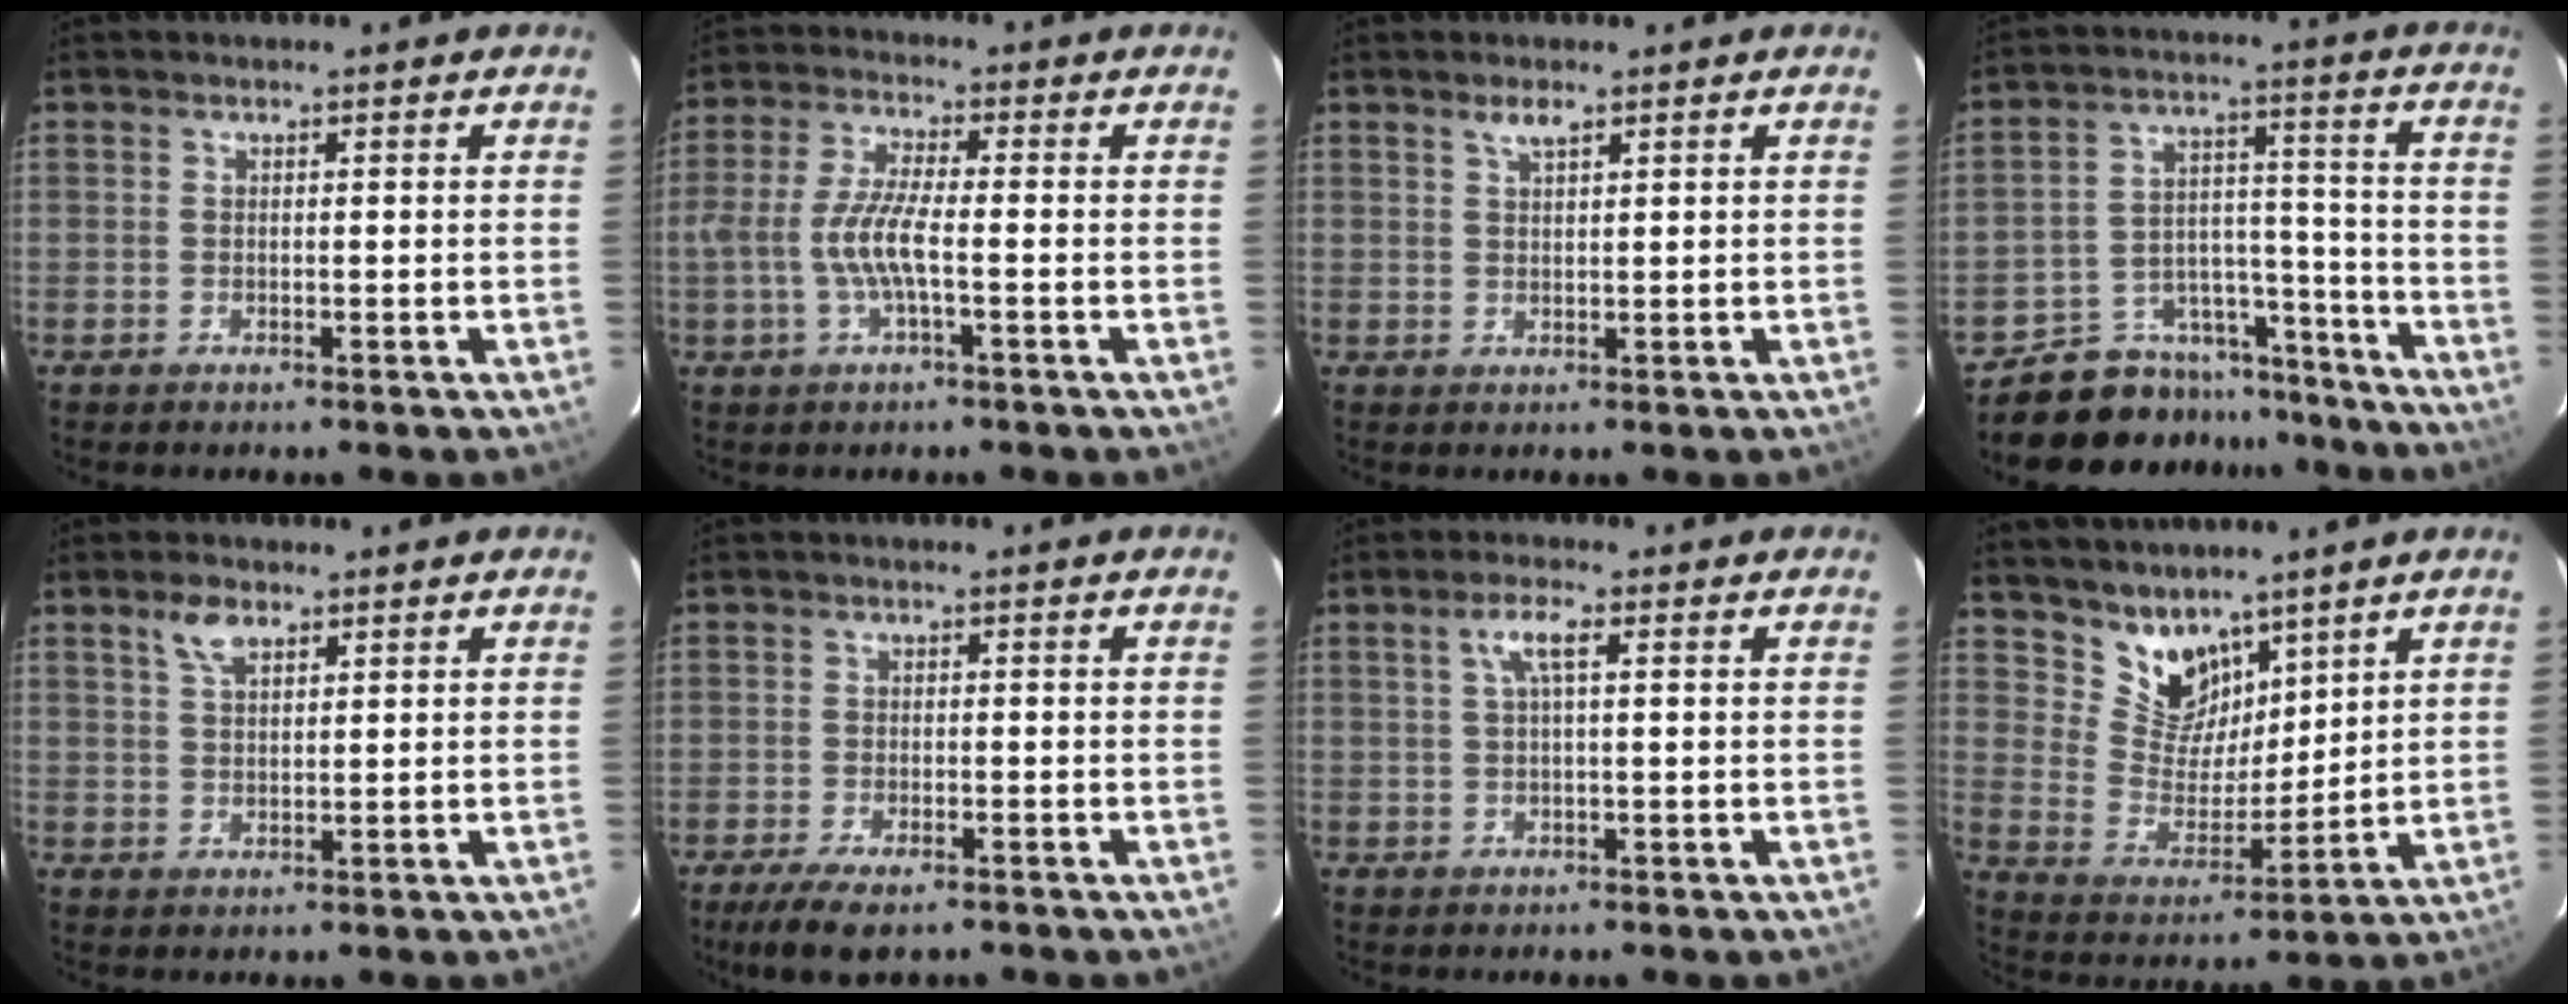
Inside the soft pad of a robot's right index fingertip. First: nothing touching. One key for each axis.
{"total": 7.2, "fx": -1.7, "fy": 1.2, "fz": 6.9, "tx": -0.146, "ty": 0.004, "tz": -0.033}
{"total": 1.9, "fx": 1.4, "fy": 0.5, "fz": 1.3, "tx": -0.022, "ty": 0.004, "tz": 0.025}
{"total": 14.3, "fx": -12.6, "fy": 6.7, "fz": 0.6, "tx": -0.014, "ty": 0.070, "tz": -0.181}
{"total": 3.7, "fx": 2.2, "fy": 1.8, "fz": 2.3, "tx": -0.043, "ty": 0.007, "tz": 0.043}
{"total": 7.1, "fx": -5.1, "fy": 2.4, "fz": 4.3, "tx": -0.105, "ty": -0.025, "tz": -0.088}
{"total": 3.2, "fx": 0.8, "fy": 0.3, "fz": 3.1, "tx": -0.063, "ty": 0.007, "tz": 0.015}
{"total": 9.7, "fx": 7.4, "fy": 5.6, "fz": 2.7, "tx": -0.047, "ty": 0.003, "tz": 0.149}